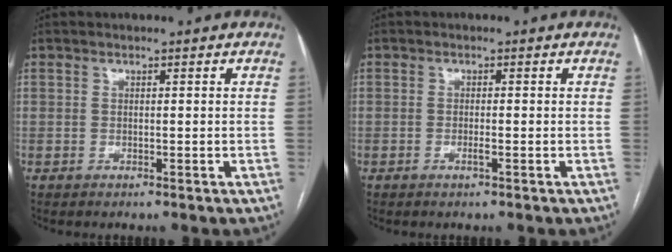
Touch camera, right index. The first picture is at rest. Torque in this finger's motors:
{"motor_torque": [-0.18, 0.02, -0.08, 0.00]}